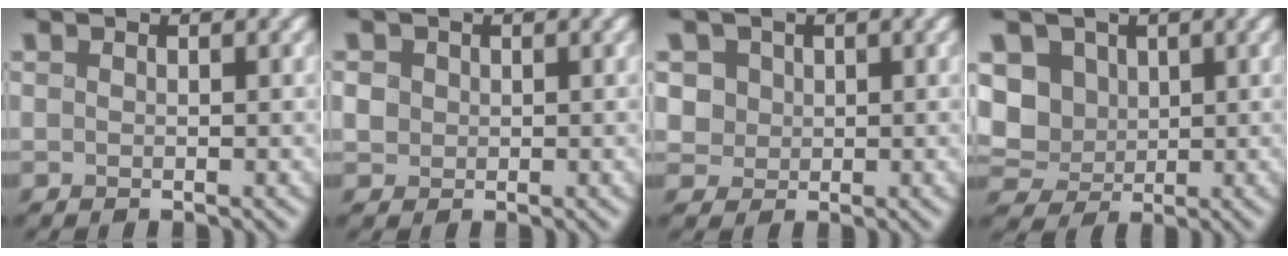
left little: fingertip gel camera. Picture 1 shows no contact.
{"total": 1.2, "force": [-0.1, 1.1, 0.3], "torque": [-0.006, -0.001, 0.001]}
{"total": 2.2, "force": [0.4, 2.1, 0.7], "torque": [-0.020, -0.003, 0.016]}
{"total": 5.2, "force": [0.6, 4.5, 2.6], "torque": [-0.065, 0.007, -0.002]}